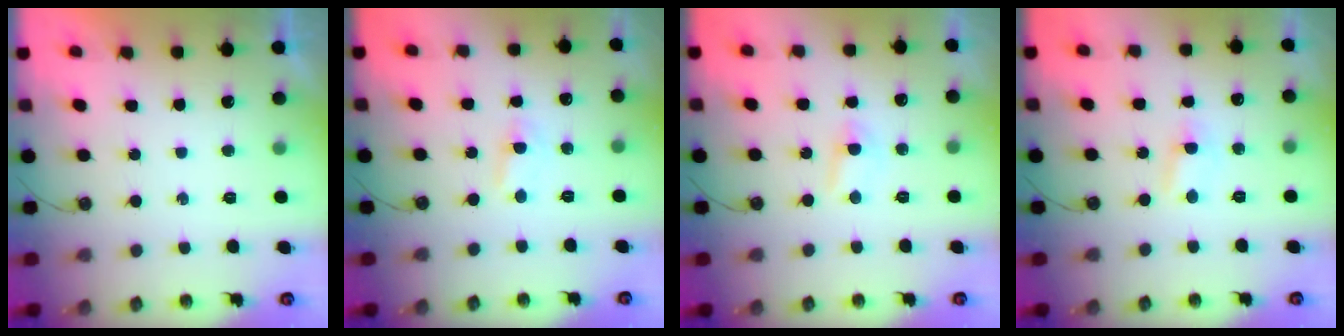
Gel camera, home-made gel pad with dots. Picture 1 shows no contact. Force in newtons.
{"total": 2.0, "press": 2.0, "slide": 0.3}
{"total": 4.6, "press": 4.5, "slide": 0.5}
{"total": 3.9, "press": 3.8, "slide": 0.3}